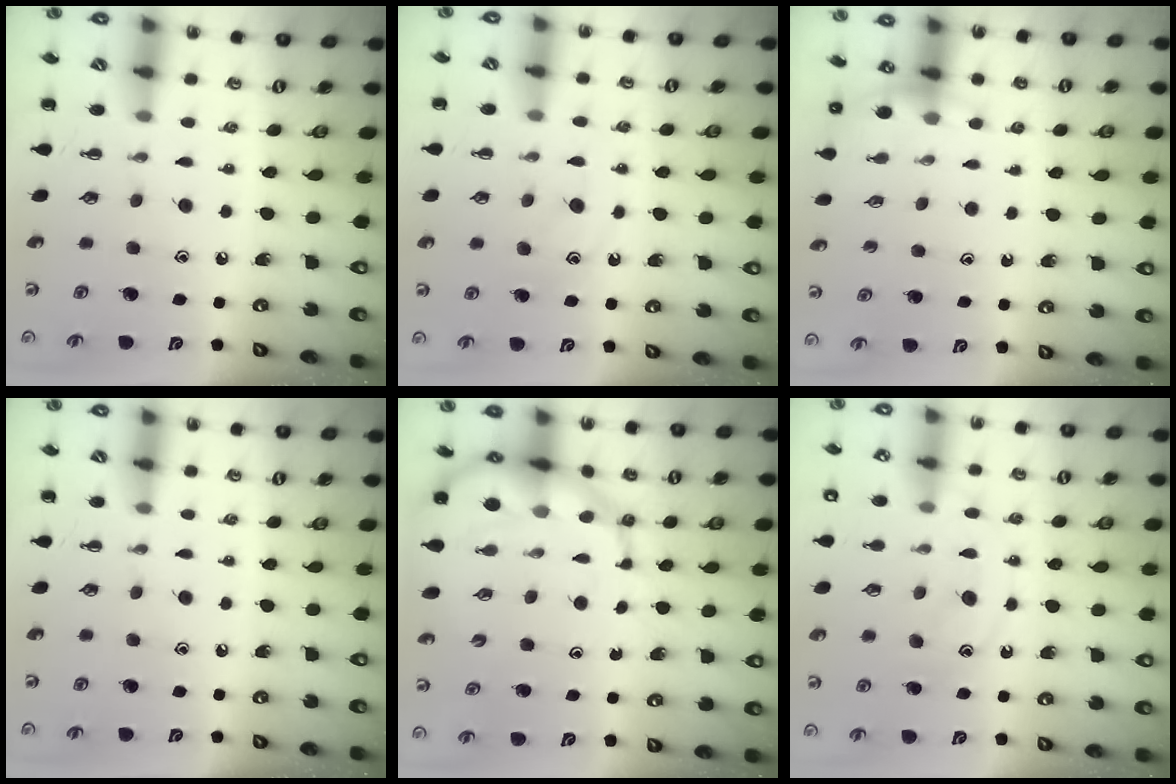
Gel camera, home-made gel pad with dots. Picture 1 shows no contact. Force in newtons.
{"total": 11.1, "press": 11.0, "slide": 0.9}
{"total": 3.9, "press": 3.7, "slide": 1.2}
{"total": 0.0}
{"total": 11.8, "press": 11.2, "slide": 3.5}
{"total": 13.5, "press": 13.4, "slide": 0.8}